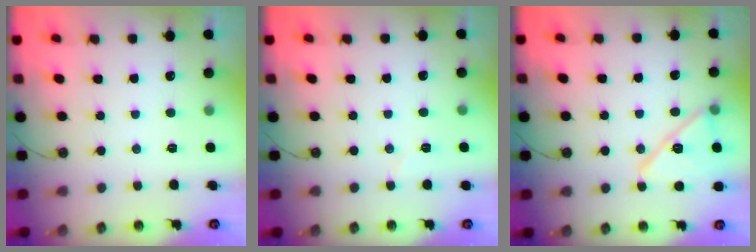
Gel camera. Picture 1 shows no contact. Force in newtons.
{"total": 4.4, "press": 3.9, "slide": 2.0}
{"total": 14.2, "press": 13.4, "slide": 4.7}